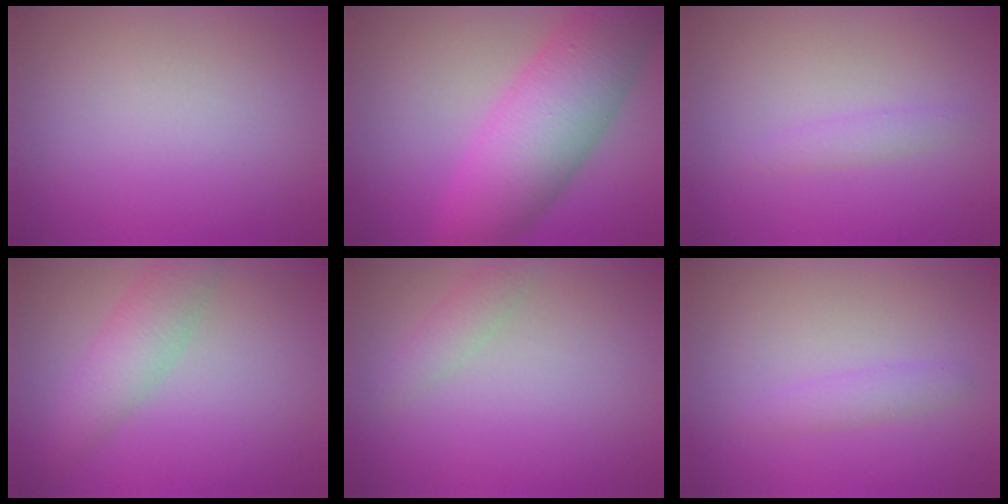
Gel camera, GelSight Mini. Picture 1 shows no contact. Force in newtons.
{"total": 9.2, "press": 9.2, "slide": 0.2}
{"total": 1.2, "press": 1.2, "slide": 0.0}
{"total": 3.5, "press": 3.5, "slide": 0.1}
{"total": 1.5, "press": 1.5, "slide": 0.0}
{"total": 1.4, "press": 1.4, "slide": 0.0}